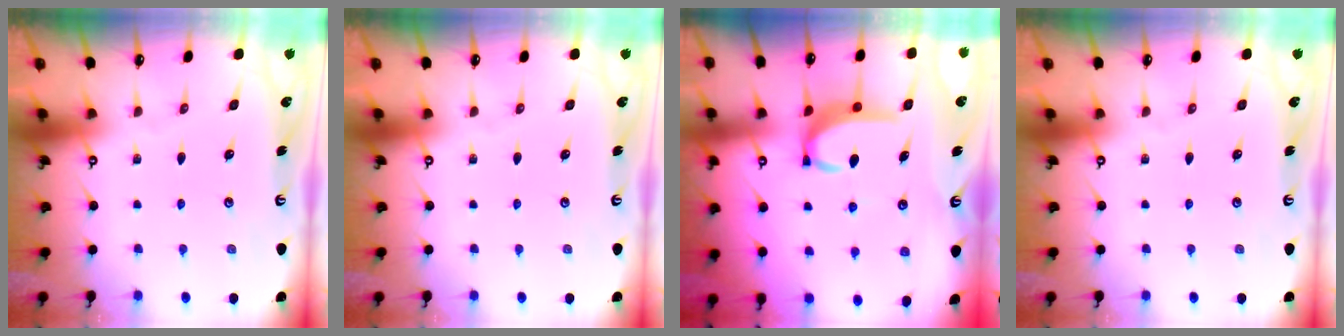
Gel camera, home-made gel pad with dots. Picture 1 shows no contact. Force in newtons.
{"total": 0.0}
{"total": 5.1, "press": 5.1, "slide": 0.2}
{"total": 0.0}